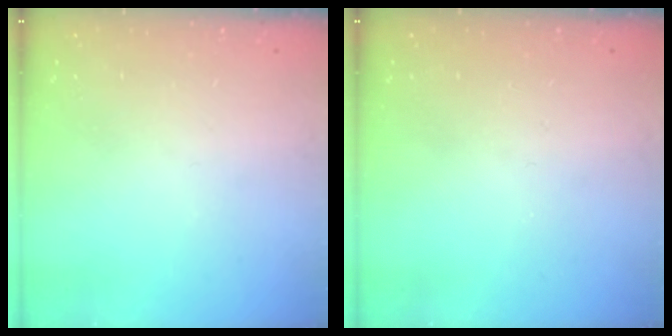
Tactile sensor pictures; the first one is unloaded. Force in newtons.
{"total": 0.0}